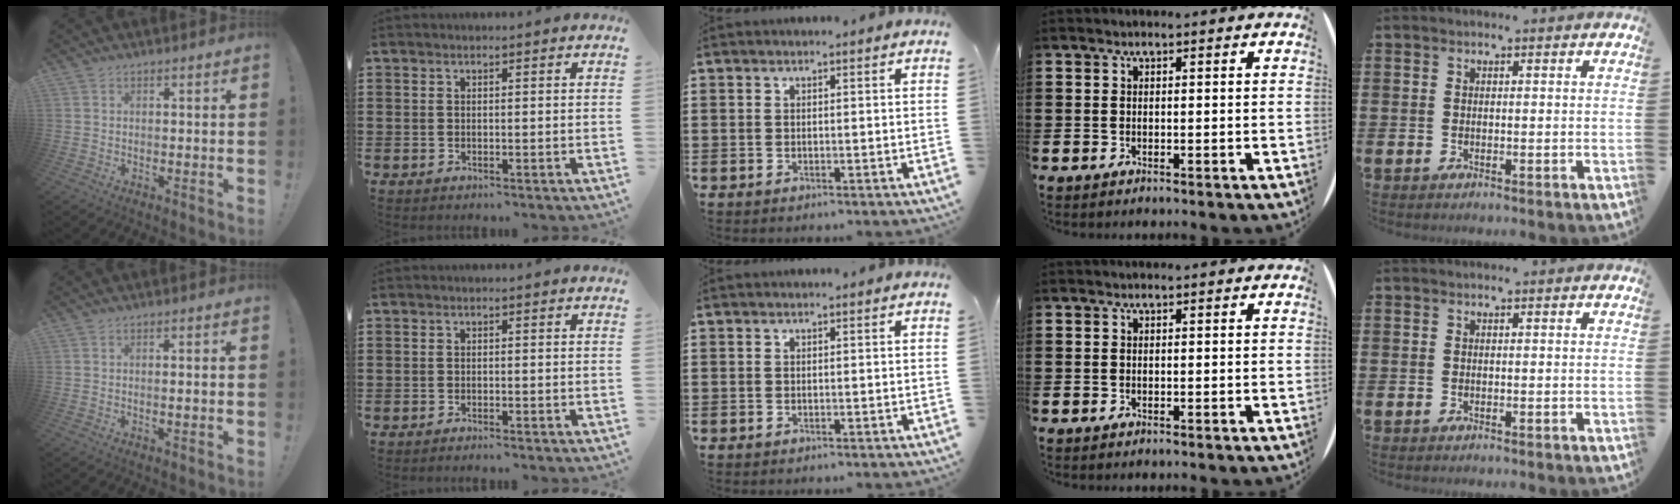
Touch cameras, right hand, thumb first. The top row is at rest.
{"thumb": {"total": 1.5, "force": [-0.2, -0.2, 1.5], "torque": [-0.018, -0.005, -0.006]}, "index": {"total": 1.1, "force": [-1.0, -0.2, 0.0], "torque": [-0.003, -0.003, -0.021]}}